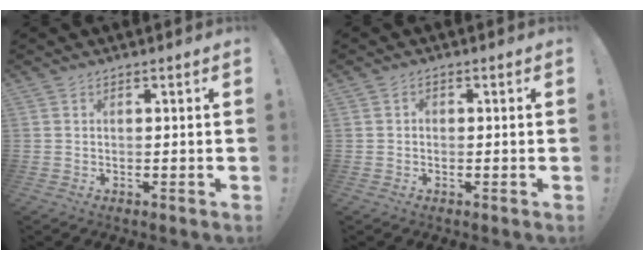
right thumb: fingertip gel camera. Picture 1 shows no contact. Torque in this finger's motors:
{"motor_torque": [-0.07, -0.14, 0.38, -0.12, -0.08]}